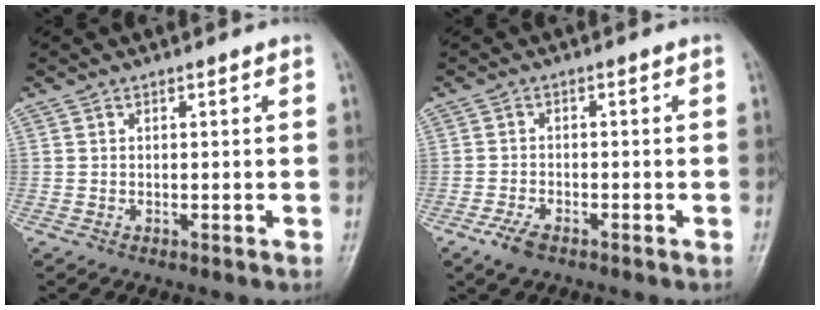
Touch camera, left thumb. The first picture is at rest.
{"total": 3.2, "force": [-2.3, 1.3, 1.8], "torque": [-0.046, 0.005, -0.044]}